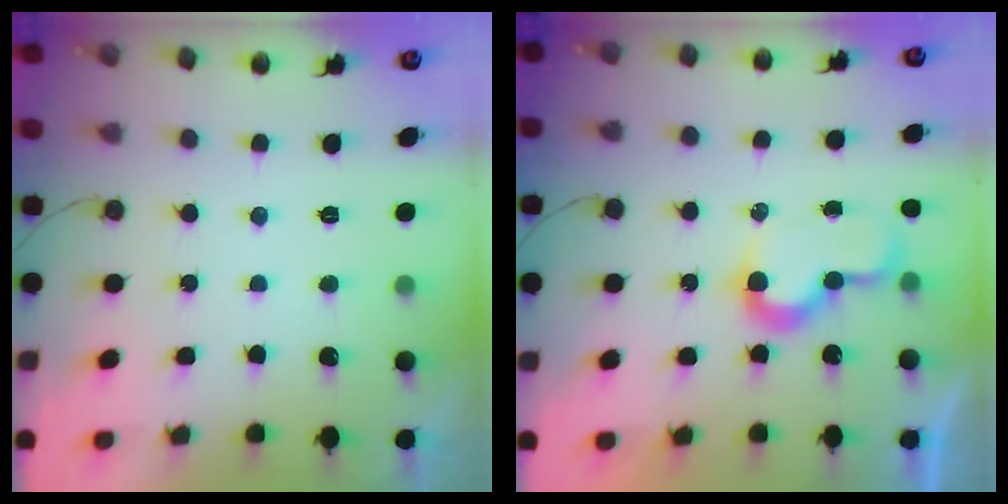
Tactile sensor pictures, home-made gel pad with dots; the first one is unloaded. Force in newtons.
{"total": 8.1, "press": 8.1, "slide": 0.2}